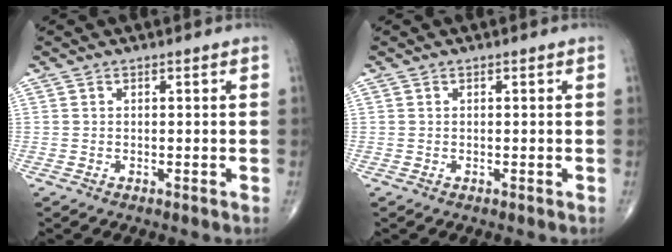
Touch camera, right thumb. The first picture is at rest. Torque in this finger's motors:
{"motor_torque": [-0.03, 0.03, -0.01, 0.01, 0.00]}